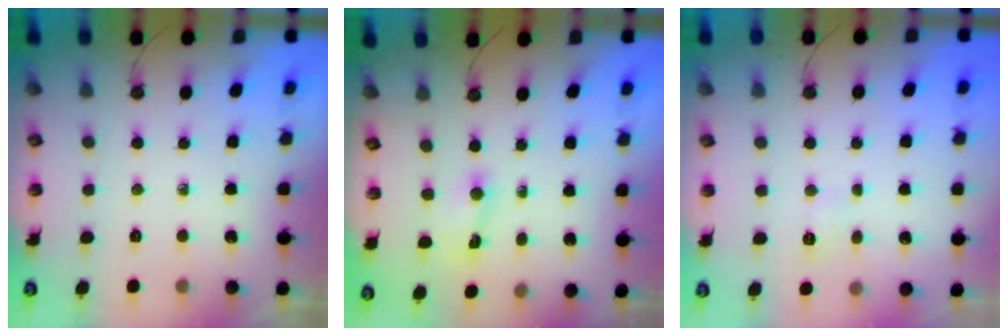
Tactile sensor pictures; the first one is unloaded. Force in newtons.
{"total": 1.6, "press": 1.6, "slide": 0.3}
{"total": 2.9, "press": 2.8, "slide": 0.7}